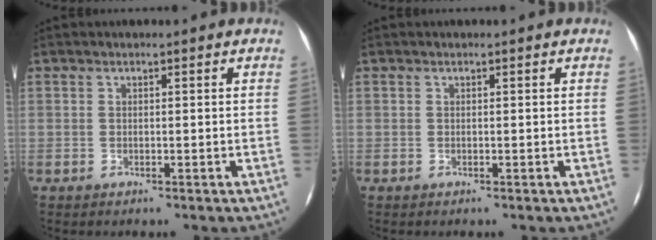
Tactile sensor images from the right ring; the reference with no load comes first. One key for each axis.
{"total": 0.0}